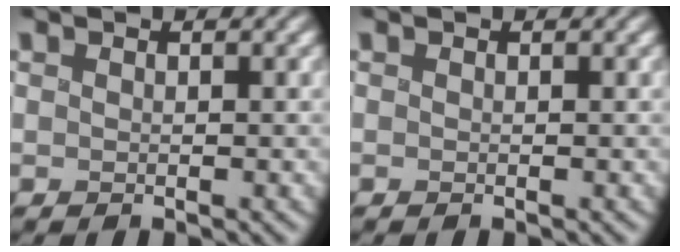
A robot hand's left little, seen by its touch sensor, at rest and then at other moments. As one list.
[{"total": 0.0}]